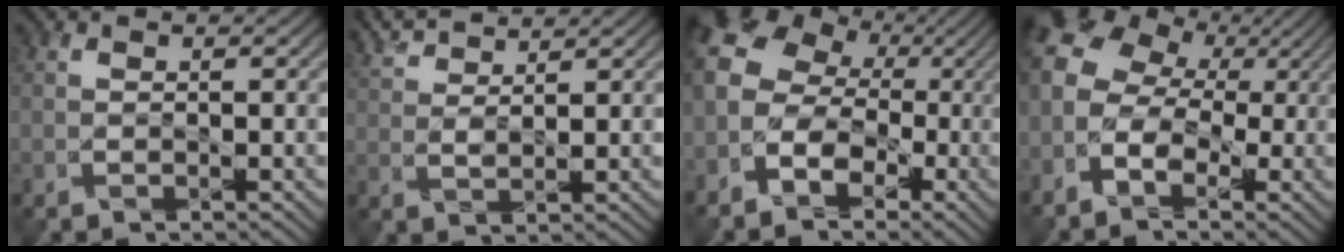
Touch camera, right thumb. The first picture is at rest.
{"total": 4.8, "force": [4.3, 0.3, 2.2], "torque": [-0.065, 0.013, 0.090]}
{"total": 9.6, "force": [-2.2, 7.7, 5.2], "torque": [-0.127, -0.003, -0.051]}
{"total": 9.2, "force": [-0.7, 6.9, 6.0], "torque": [-0.142, 0.008, -0.017]}